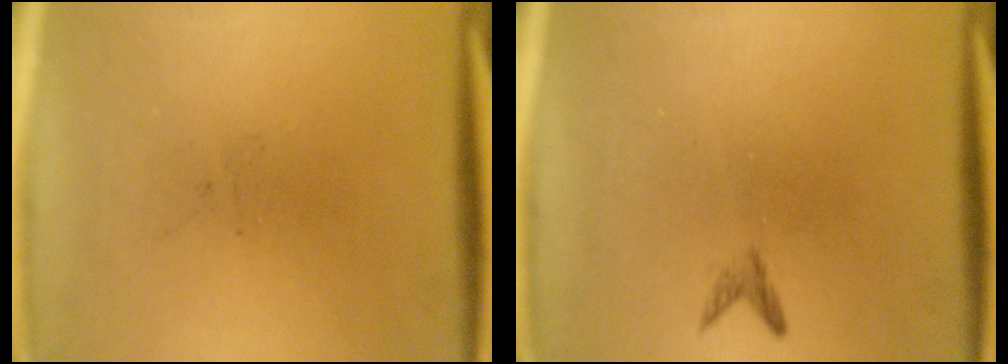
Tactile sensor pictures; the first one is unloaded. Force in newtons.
{"total": 0.8}